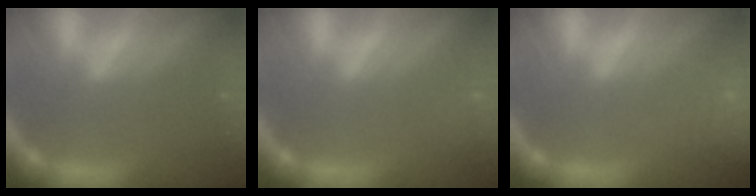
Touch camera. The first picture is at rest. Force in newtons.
{"total": 2.5}
{"total": 9.5}